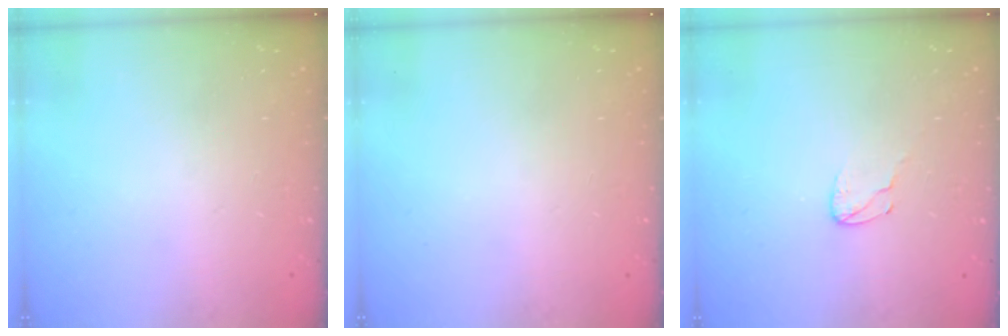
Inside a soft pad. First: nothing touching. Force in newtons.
{"total": 0.0}
{"total": 2.7, "press": 2.7, "slide": 0.2}